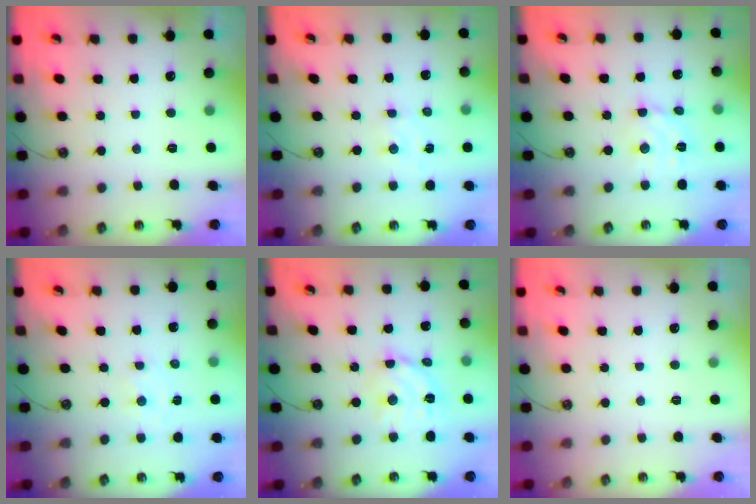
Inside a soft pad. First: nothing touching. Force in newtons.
{"total": 1.4, "press": 1.4, "slide": 0.3}
{"total": 7.2, "press": 7.1, "slide": 0.5}
{"total": 1.8, "press": 1.8, "slide": 0.3}
{"total": 10.9, "press": 10.9, "slide": 0.8}
{"total": 0.0}